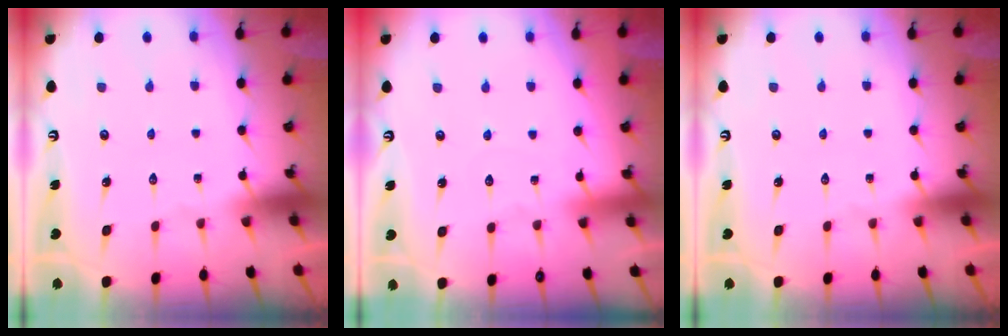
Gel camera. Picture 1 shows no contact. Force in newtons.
{"total": 2.7, "press": 2.7, "slide": 0.3}
{"total": 0.0}